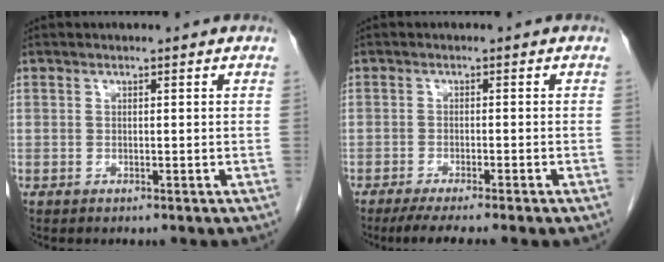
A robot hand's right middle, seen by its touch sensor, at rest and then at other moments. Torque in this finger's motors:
{"motor_torque": [0.90, -0.80, 0.08, 0.06]}